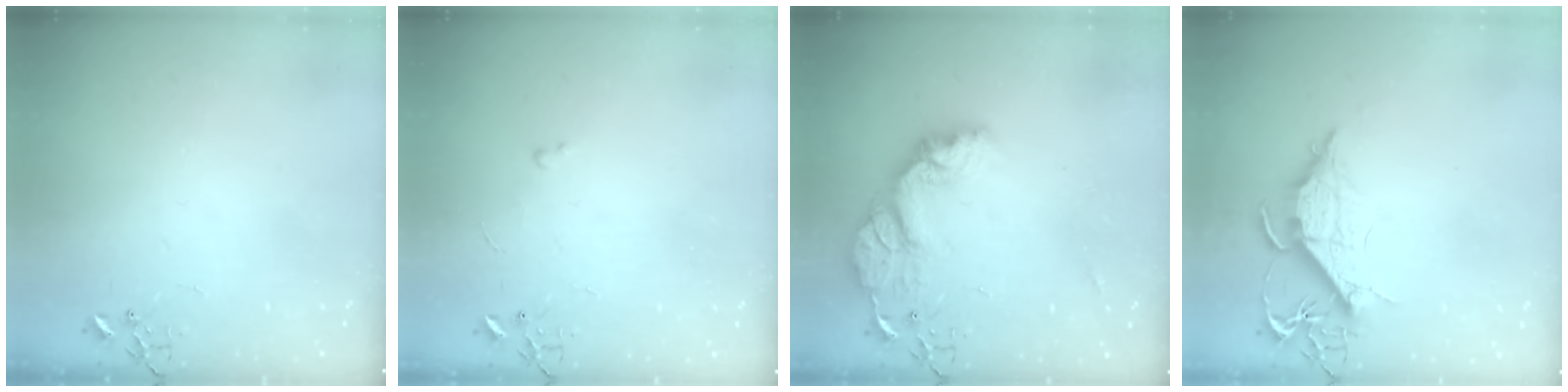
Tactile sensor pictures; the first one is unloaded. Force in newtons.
{"total": 2.0, "press": 2.0, "slide": 0.3}
{"total": 15.7, "press": 15.6, "slide": 1.2}
{"total": 11.5, "press": 11.4, "slide": 1.2}